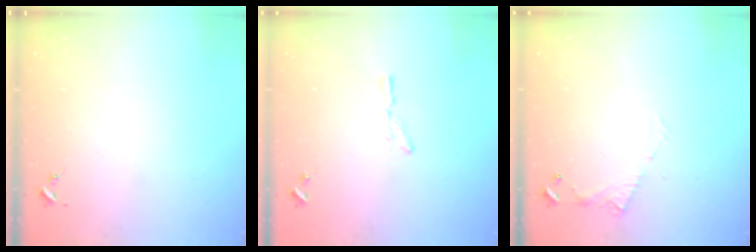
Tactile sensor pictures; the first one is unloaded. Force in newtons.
{"total": 3.4, "press": 3.3, "slide": 0.4}
{"total": 5.8, "press": 5.8, "slide": 0.5}